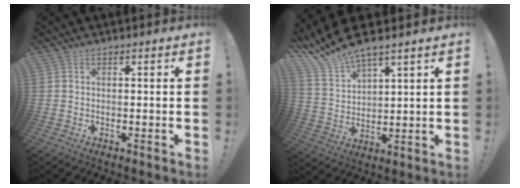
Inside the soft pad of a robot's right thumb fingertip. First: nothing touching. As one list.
[{"total": 9.3, "force": [8.5, 2.1, 3.3], "torque": [-0.081, -0.063, 0.157]}]